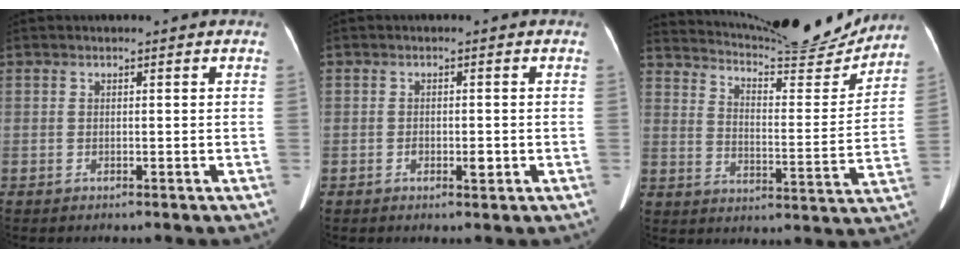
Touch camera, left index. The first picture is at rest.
{"total": 1.8, "force": [-0.6, 0.8, 1.5], "torque": [-0.023, 0.001, -0.007]}
{"total": 20.0, "force": [18.9, 1.9, 6.1], "torque": [-0.101, -0.045, 0.257]}